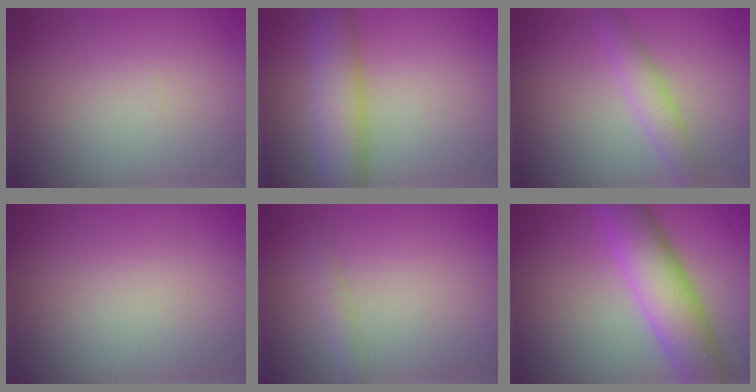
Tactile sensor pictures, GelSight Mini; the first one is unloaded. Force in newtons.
{"total": 6.0, "press": 5.9, "slide": 0.1}
{"total": 2.5, "press": 2.5, "slide": 0.0}
{"total": 0.0}
{"total": 1.2, "press": 1.2, "slide": 0.0}
{"total": 7.7, "press": 7.7, "slide": 0.2}